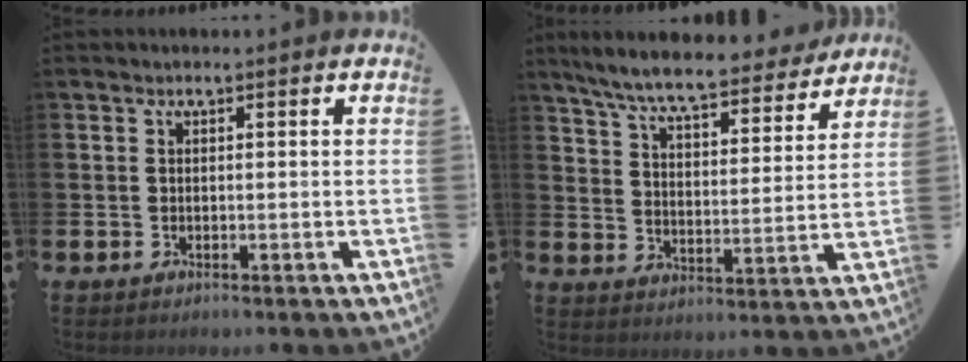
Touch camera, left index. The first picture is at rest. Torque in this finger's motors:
{"motor_torque": [1.06, -1.08, 1.02, 0.21]}